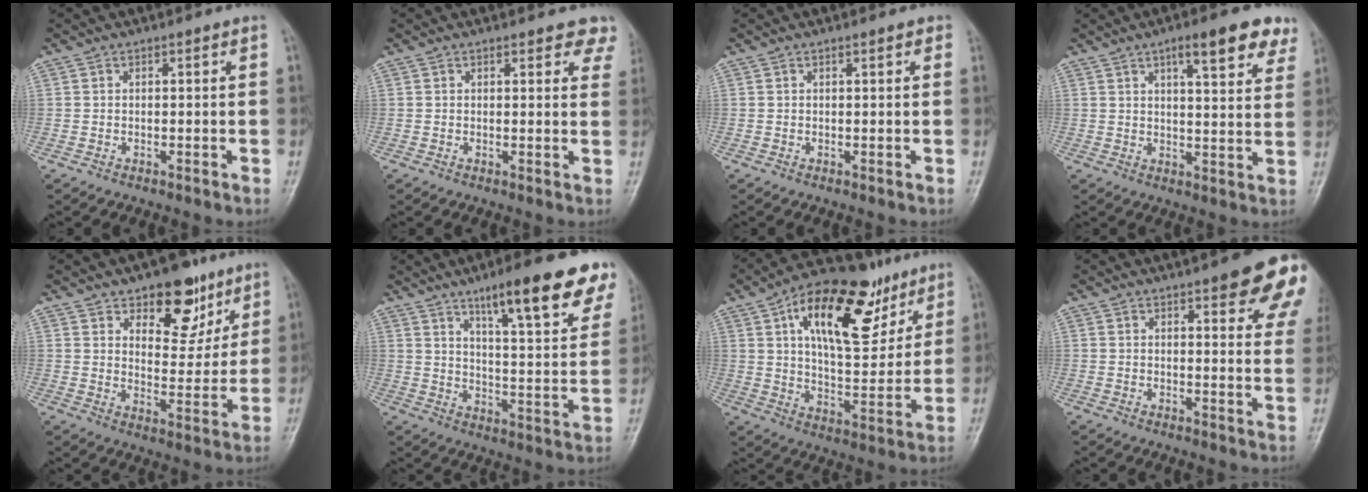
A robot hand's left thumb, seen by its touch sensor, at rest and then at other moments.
{"total": 5.7, "force": [4.5, 2.4, 2.5], "torque": [0.010, -0.015, 0.035]}
{"total": 1.0, "force": [0.6, 0.4, 0.8], "torque": [-0.009, 0.001, 0.004]}
{"total": 11.4, "force": [6.8, 3.2, 8.6], "torque": [-0.087, -0.027, 0.086]}
{"total": 12.7, "force": [7.7, 6.7, 7.6], "torque": [-0.063, -0.045, 0.116]}
{"total": 19.1, "force": [12.3, 3.8, 14.2], "torque": [-0.165, -0.050, 0.179]}
{"total": 22.4, "force": [11.1, 10.6, 16.4], "torque": [-0.216, -0.027, 0.182]}
{"total": 15.2, "force": [8.3, 4.3, 12.0], "torque": [-0.124, -0.029, 0.092]}